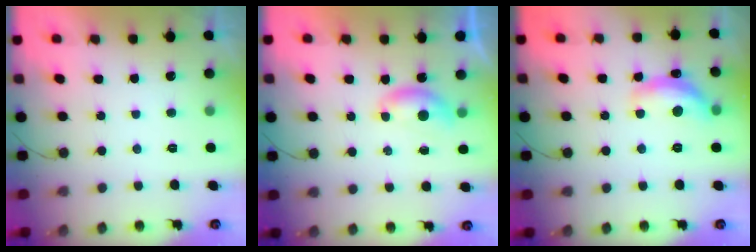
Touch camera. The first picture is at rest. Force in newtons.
{"total": 4.8, "press": 4.8, "slide": 0.4}
{"total": 13.9, "press": 13.9, "slide": 0.6}